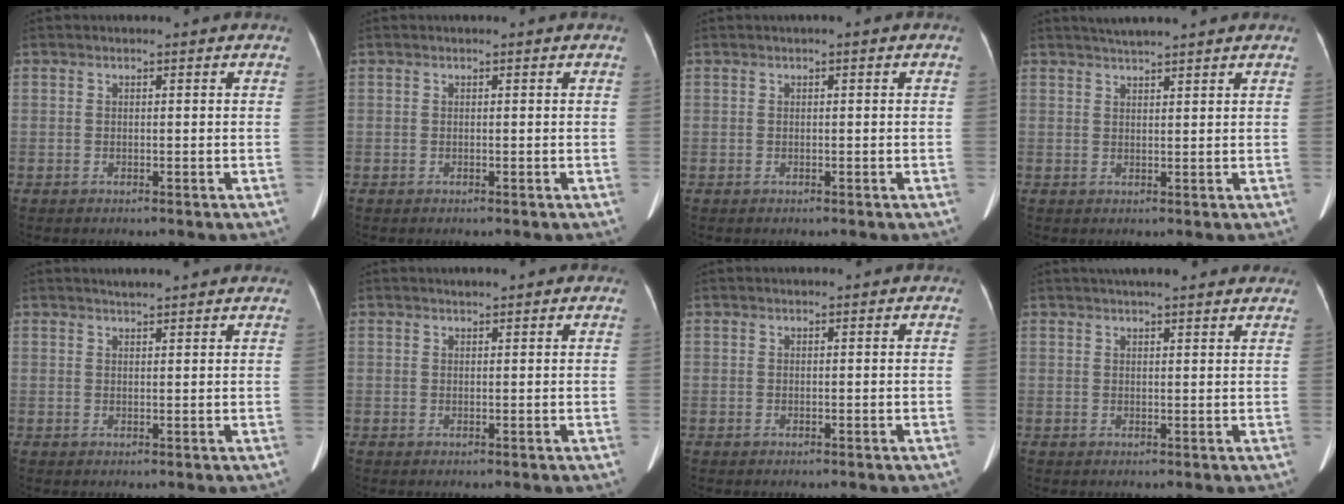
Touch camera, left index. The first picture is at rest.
{"total": 0.0}
{"total": 0.0}
{"total": 5.0, "force": [4.4, -0.1, 2.3], "torque": [-0.037, 0.025, 0.068]}
{"total": 3.3, "force": [2.9, 0.4, 1.5], "torque": [-0.019, 0.019, 0.042]}
{"total": 1.2, "force": [1.0, 0.4, 0.7], "torque": [-0.013, 0.008, 0.014]}
{"total": 0.0}
{"total": 10.9, "force": [9.3, 1.9, 5.3], "torque": [-0.065, 0.030, 0.112]}